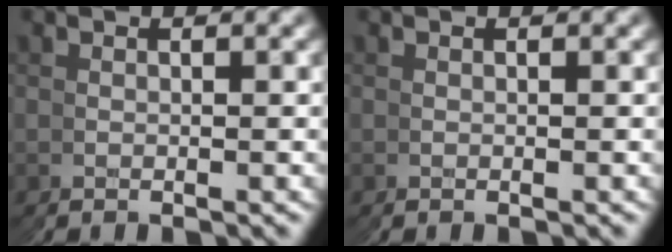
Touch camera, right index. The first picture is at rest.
{"total": 0.0}